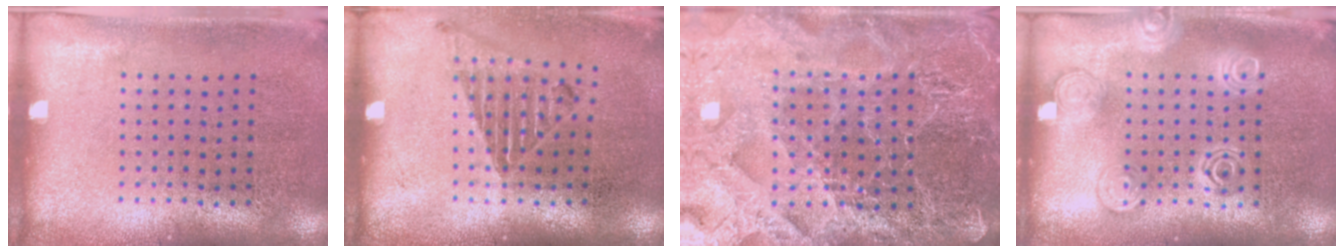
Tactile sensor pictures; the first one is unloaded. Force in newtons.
{"total": 1.0, "press": 1.0, "slide": 0.2}
{"total": 4.6, "press": 4.3, "slide": 1.6}
{"total": 2.6, "press": 2.5, "slide": 0.3}